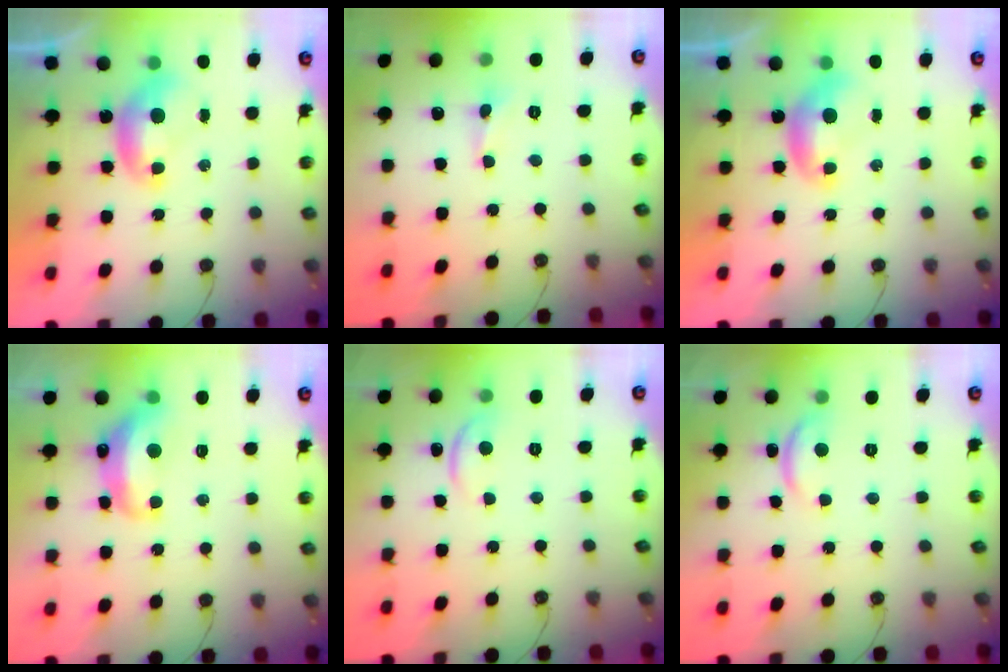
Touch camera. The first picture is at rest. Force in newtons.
{"total": 0.8, "press": 0.8, "slide": 0.2}
{"total": 0.0}
{"total": 6.1, "press": 6.0, "slide": 1.1}
{"total": 3.0, "press": 3.0, "slide": 0.5}
{"total": 3.3, "press": 3.3, "slide": 0.4}